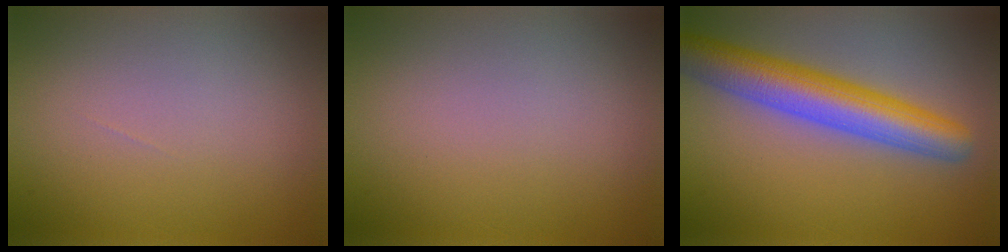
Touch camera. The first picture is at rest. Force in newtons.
{"total": 0.0}
{"total": 7.1, "press": 7.1, "slide": 0.2}